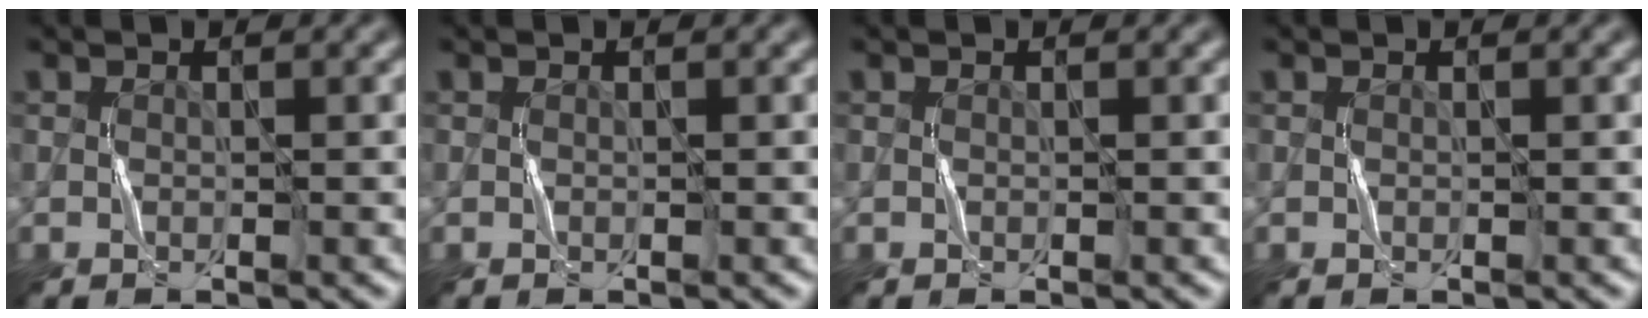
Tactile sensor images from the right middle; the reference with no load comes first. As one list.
[{"total": 0.0}, {"total": 0.0}, {"total": 0.0}]